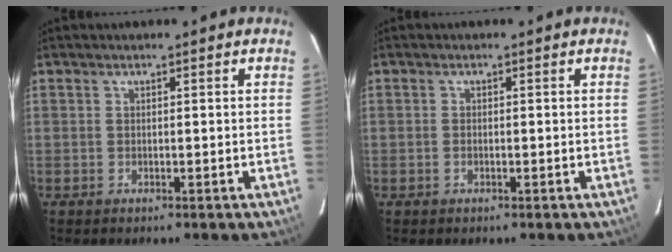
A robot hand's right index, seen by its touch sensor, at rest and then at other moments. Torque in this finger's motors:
{"motor_torque": [-0.14, -0.03, -0.03, 0.00]}